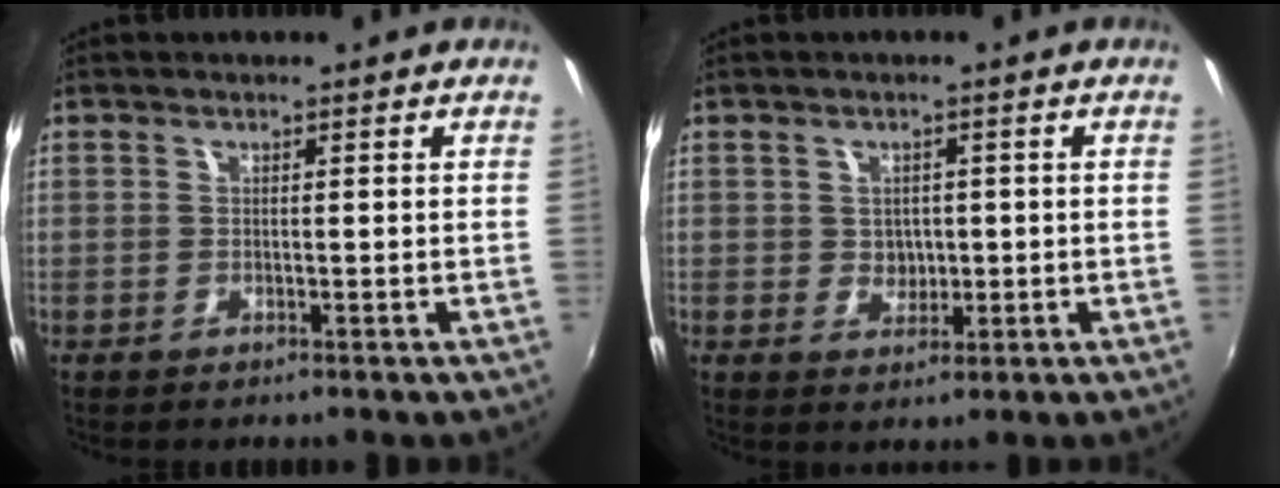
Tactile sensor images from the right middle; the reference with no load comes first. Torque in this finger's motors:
{"motor_torque": [0.16, -0.09, -0.03, 0.00]}